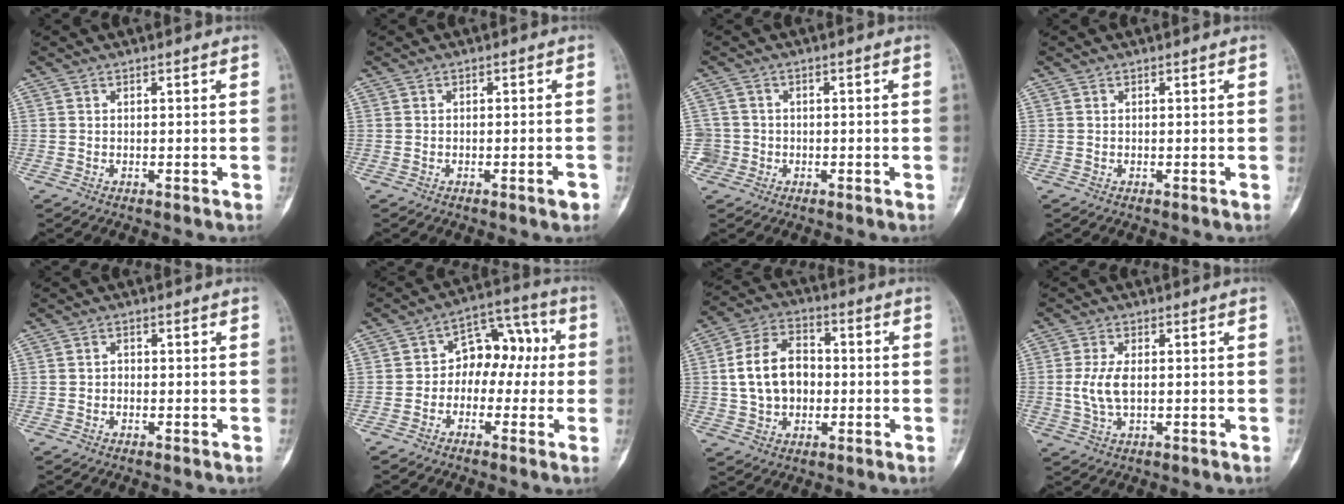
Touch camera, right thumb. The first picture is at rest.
{"total": 1.9, "force": [-1.0, 0.4, 1.5], "torque": [-0.023, 0.003, -0.015]}
{"total": 3.2, "force": [-0.9, 3.1, -0.2], "torque": [0.019, 0.014, -0.021]}
{"total": 0.0}
{"total": 1.0, "force": [-0.3, 0.9, 0.4], "torque": [0.003, 0.005, -0.010]}
{"total": 10.3, "force": [-0.3, 7.4, 7.2], "torque": [-0.063, 0.044, -0.020]}
{"total": 12.5, "force": [0.1, 9.0, 8.7], "torque": [-0.134, 0.021, -0.002]}
{"total": 5.8, "force": [0.0, 3.0, 5.0], "torque": [-0.113, 0.000, 0.001]}